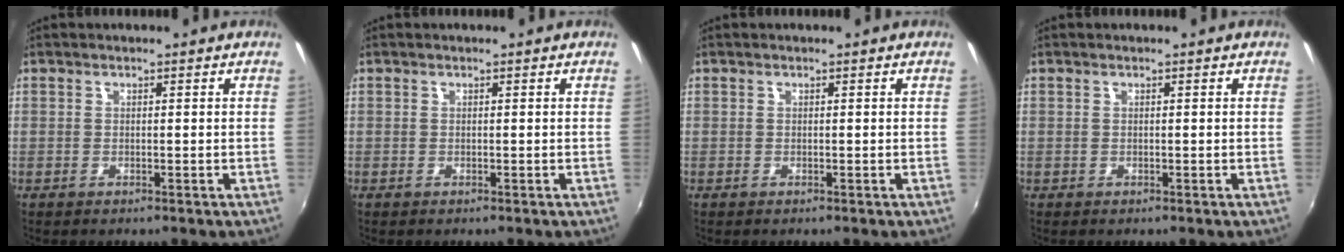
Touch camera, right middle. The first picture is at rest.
{"total": 0.0}
{"total": 0.0}
{"total": 0.0}